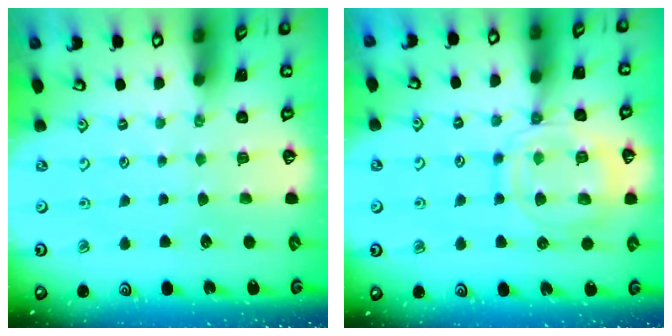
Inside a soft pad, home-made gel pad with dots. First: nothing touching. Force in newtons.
{"total": 13.6, "press": 13.6, "slide": 1.3}